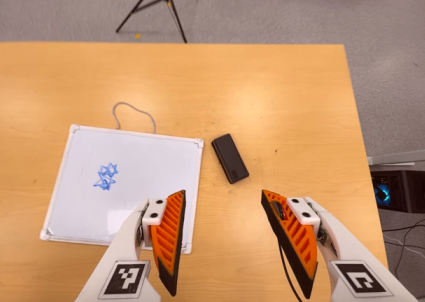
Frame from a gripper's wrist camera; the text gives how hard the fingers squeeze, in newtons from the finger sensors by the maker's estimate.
{"total": 0.0}